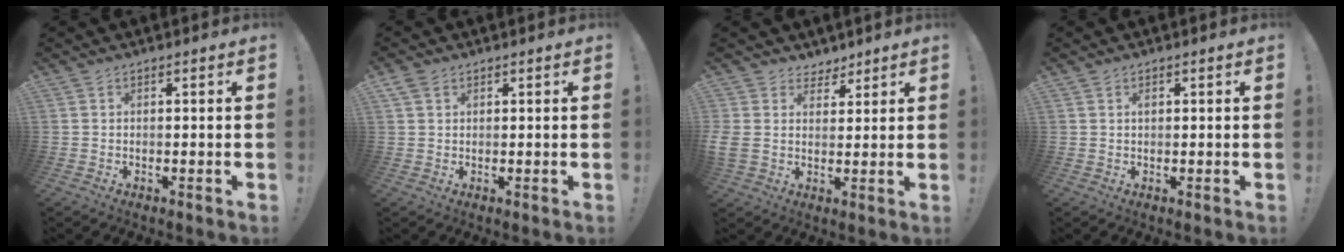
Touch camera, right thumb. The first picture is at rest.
{"total": 2.4, "force": [1.5, 1.5, 1.1], "torque": [-0.017, -0.002, 0.028]}
{"total": 6.1, "force": [2.7, 5.2, 1.4], "torque": [-0.024, -0.017, 0.056]}
{"total": 0.6, "force": [0.2, 0.5, 0.4], "torque": [-0.001, -0.001, 0.002]}